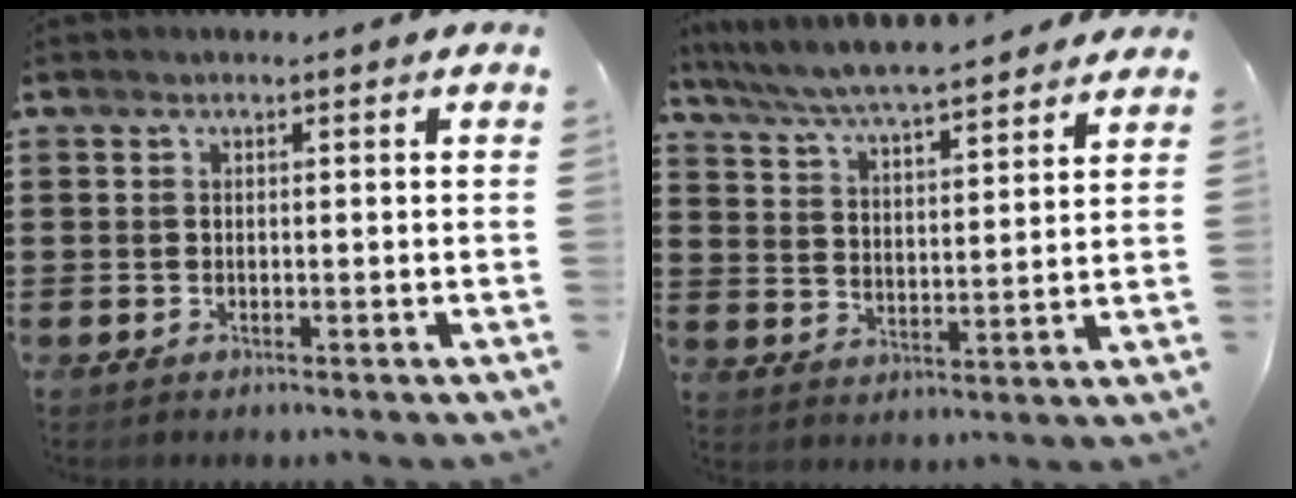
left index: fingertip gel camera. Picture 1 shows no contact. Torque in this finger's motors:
{"motor_torque": [0.29, -0.51, 0.41, 0.21]}